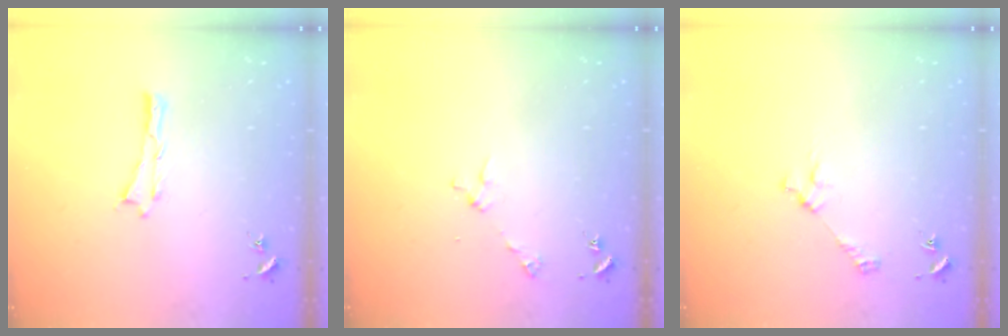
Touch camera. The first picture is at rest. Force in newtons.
{"total": 2.9, "press": 2.9, "slide": 0.2}
{"total": 3.1, "press": 3.1, "slide": 0.2}